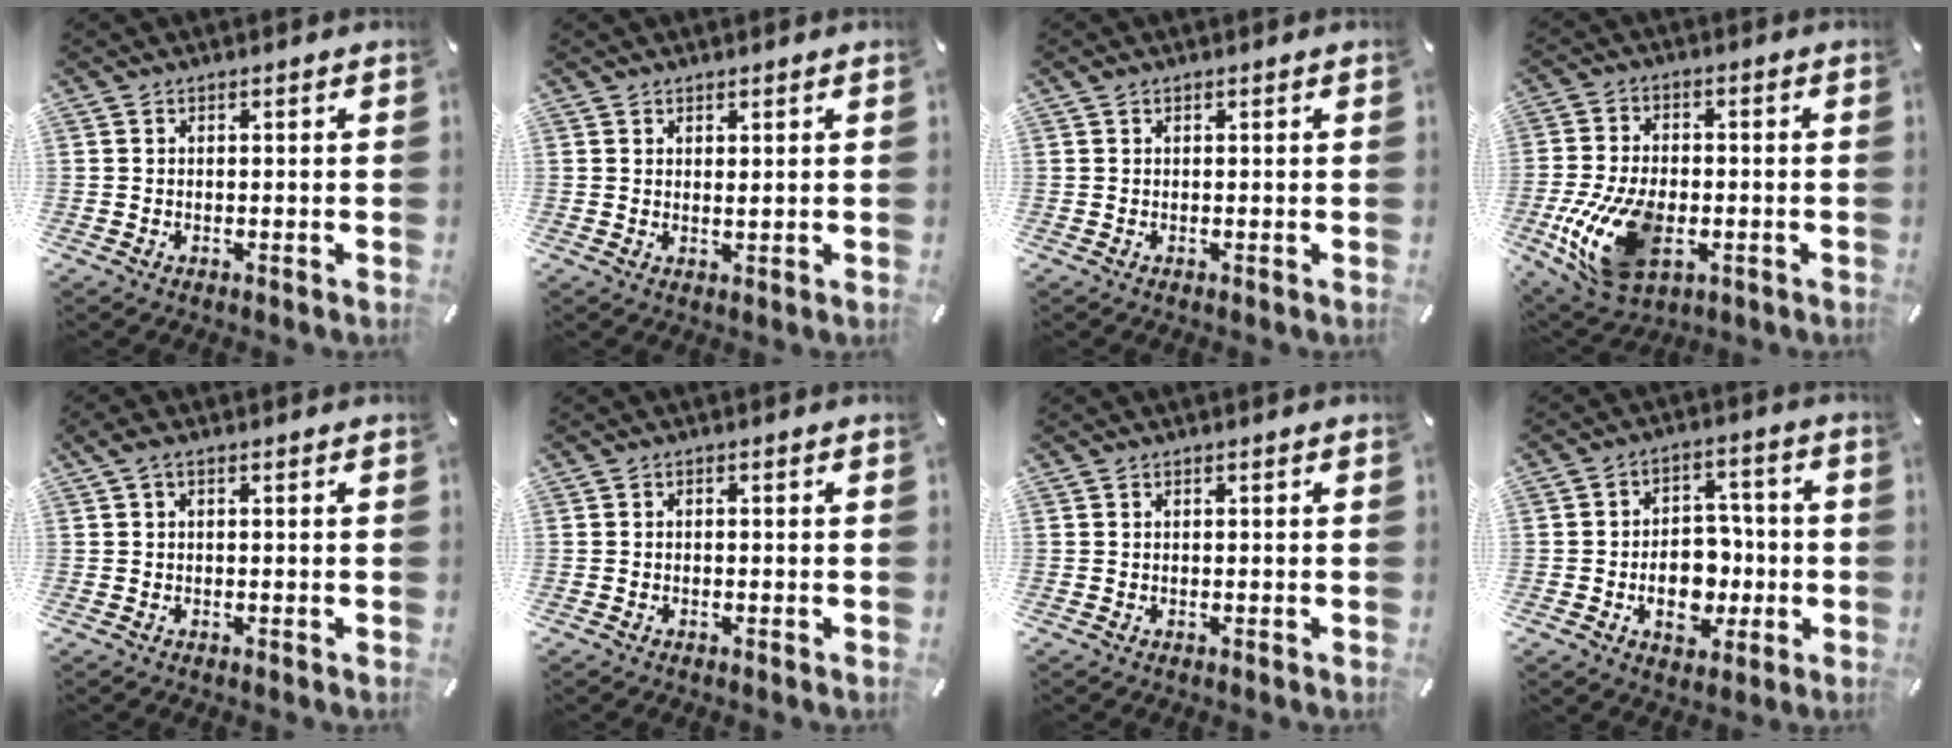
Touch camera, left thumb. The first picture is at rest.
{"total": 1.0, "force": [1.0, 0.2, 0.2], "torque": [-0.006, -0.002, 0.019]}
{"total": 0.6, "force": [0.4, 0.4, 0.2], "torque": [-0.005, 0.002, 0.007]}
{"total": 16.7, "force": [-4.2, 10.4, 12.4], "torque": [-0.259, -0.001, -0.069]}
{"total": 1.6, "force": [0.2, 0.5, 1.5], "torque": [-0.029, 0.003, 0.003]}
{"total": 0.6, "force": [-0.4, 0.3, 0.4], "torque": [-0.008, -0.001, -0.008]}
{"total": 0.0}
{"total": 11.0, "force": [-2.7, 8.2, 6.8], "torque": [-0.101, 0.012, -0.044]}